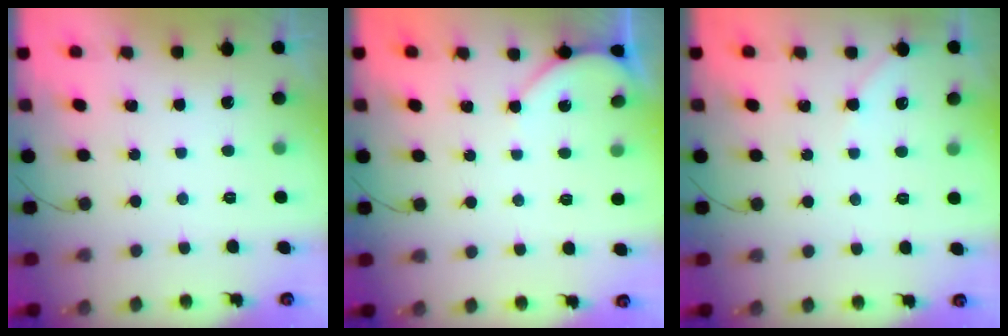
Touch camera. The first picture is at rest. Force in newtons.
{"total": 4.1, "press": 4.1, "slide": 0.2}
{"total": 2.9, "press": 2.8, "slide": 0.4}